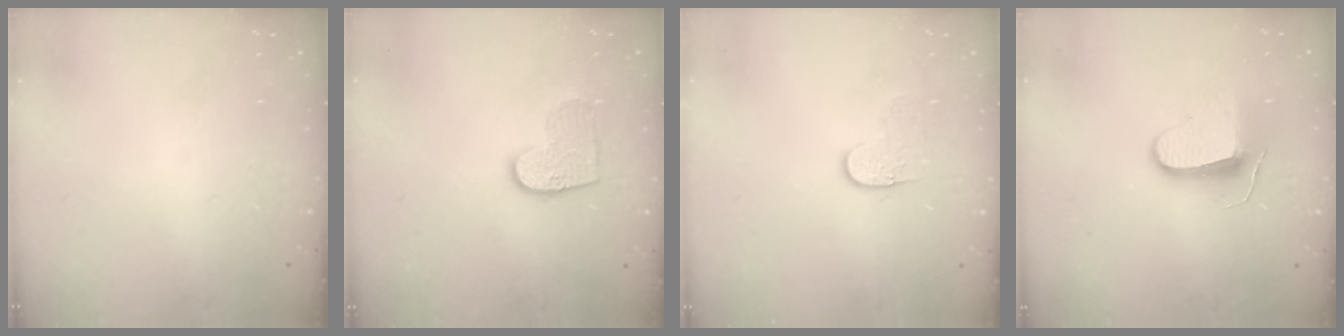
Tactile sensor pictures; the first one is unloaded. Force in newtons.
{"total": 9.3, "press": 9.3, "slide": 0.4}
{"total": 3.6, "press": 3.6, "slide": 0.4}
{"total": 9.2, "press": 9.2, "slide": 0.7}